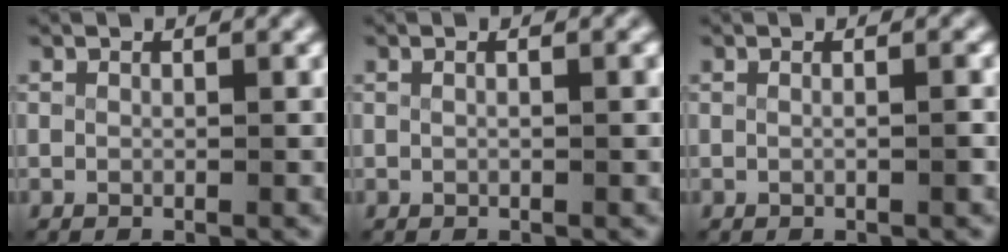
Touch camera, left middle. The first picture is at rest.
{"total": 0.8, "force": [-0.2, -0.3, 0.7], "torque": [-0.012, -0.001, -0.001]}
{"total": 0.9, "force": [-0.3, -0.3, 0.9], "torque": [-0.014, -0.001, -0.005]}